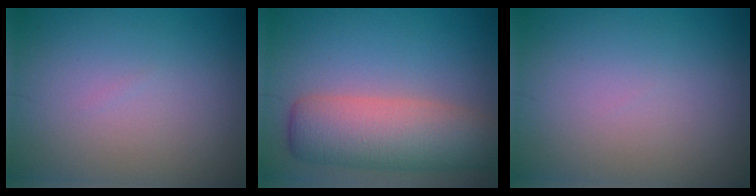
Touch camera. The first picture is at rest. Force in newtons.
{"total": 7.3, "press": 7.3, "slide": 0.4}
{"total": 0.0}